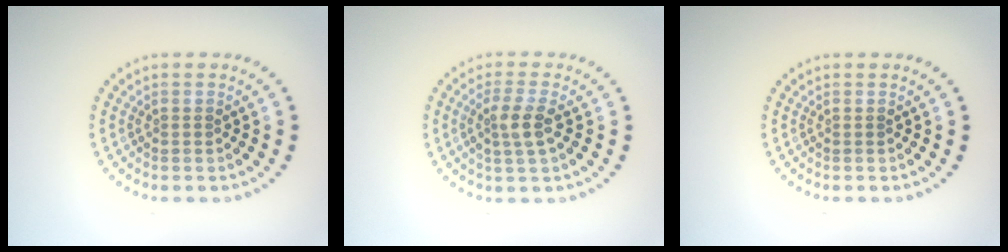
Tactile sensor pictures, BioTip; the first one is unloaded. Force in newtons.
{"total": 2.5, "press": 2.3, "slide": 0.9}
{"total": 0.0}